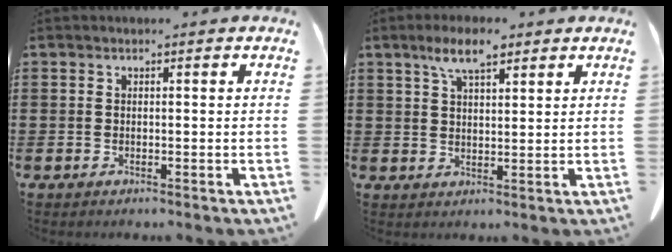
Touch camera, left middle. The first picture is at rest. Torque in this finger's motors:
{"motor_torque": [1.36, 0.78, 0.41, 0.07]}